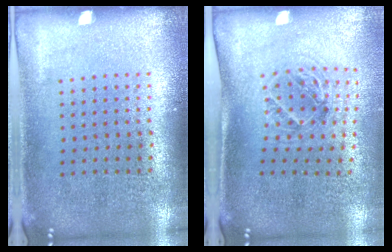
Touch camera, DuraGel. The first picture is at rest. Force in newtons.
{"total": 1.1, "press": 1.1, "slide": 0.4}